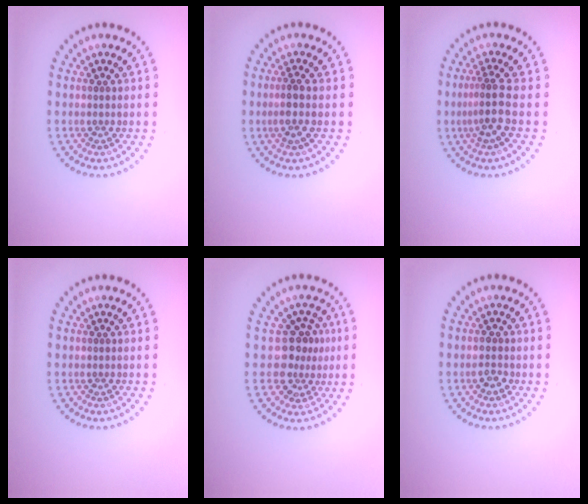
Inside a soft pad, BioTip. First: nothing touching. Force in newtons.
{"total": 1.8, "press": 1.6, "slide": 0.9}
{"total": 2.9, "press": 2.1, "slide": 2.0}
{"total": 0.0}
{"total": 3.1, "press": 2.6, "slide": 1.7}
{"total": 1.5, "press": 1.5, "slide": 0.2}